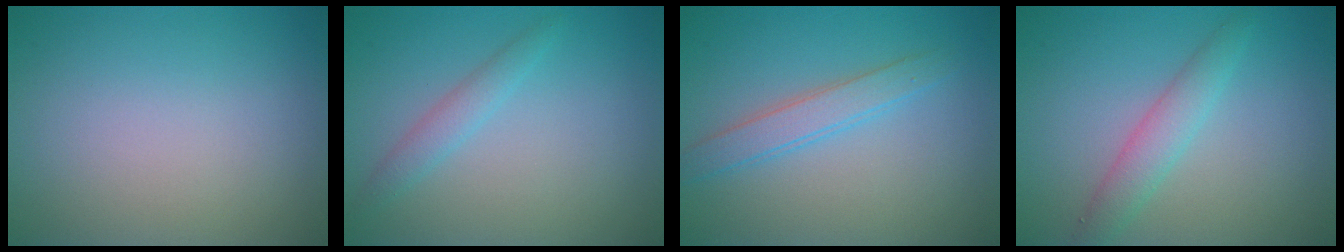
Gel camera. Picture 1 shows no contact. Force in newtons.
{"total": 1.7, "press": 1.7, "slide": 0.1}
{"total": 2.5, "press": 2.5, "slide": 0.2}
{"total": 2.7, "press": 2.6, "slide": 0.1}